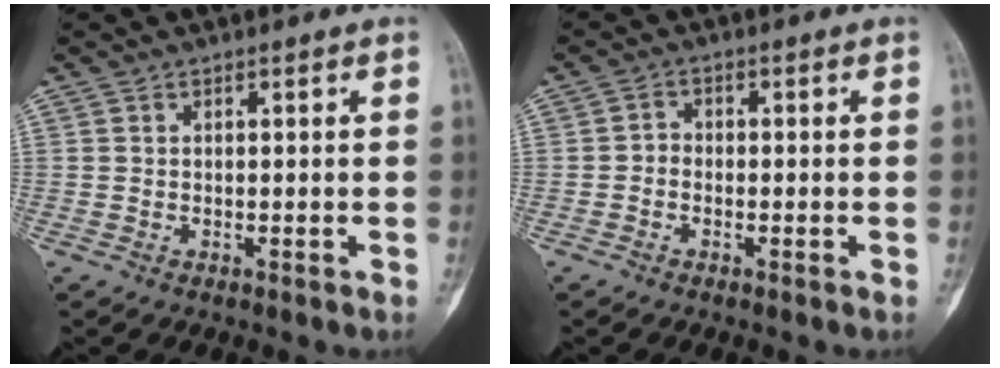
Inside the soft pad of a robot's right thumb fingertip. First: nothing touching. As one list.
[{"total": 1.9, "force": [-0.6, 1.5, 0.8], "torque": [-0.003, 0.007, -0.019]}]